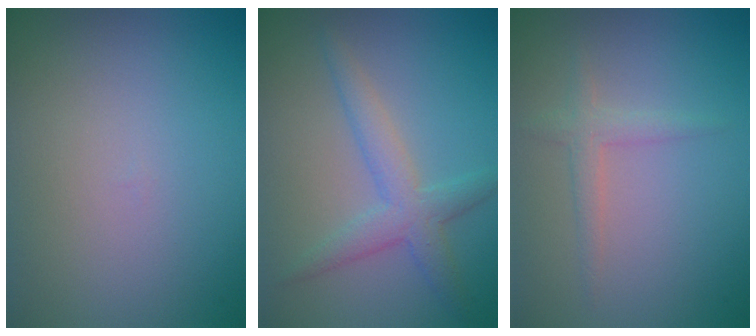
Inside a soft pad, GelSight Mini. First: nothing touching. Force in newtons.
{"total": 3.3, "press": 3.3, "slide": 0.1}
{"total": 1.5, "press": 1.5, "slide": 0.1}